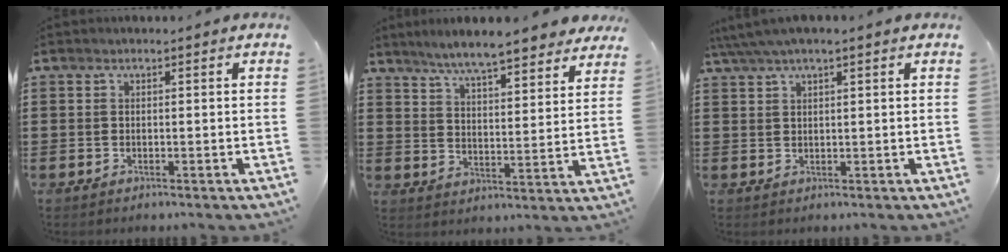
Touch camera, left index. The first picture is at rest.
{"total": 6.7, "force": [6.2, 0.1, 2.4], "torque": [-0.072, -0.031, 0.108]}
{"total": 2.8, "force": [1.8, 0.4, 2.1], "torque": [-0.044, 0.005, 0.032]}